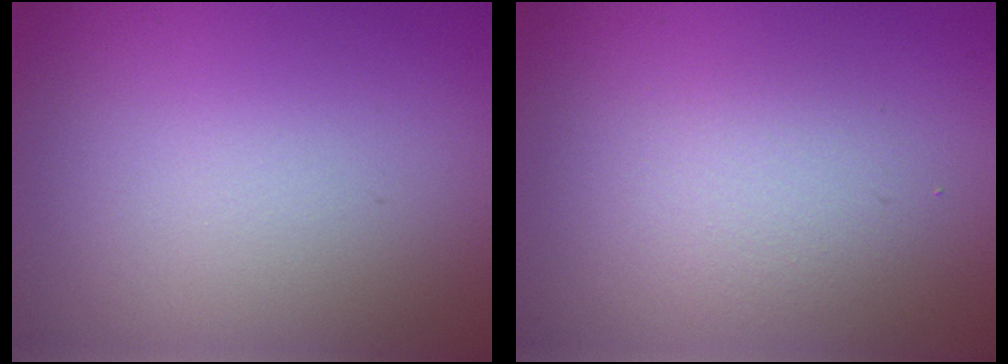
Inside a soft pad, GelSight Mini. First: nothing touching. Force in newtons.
{"total": 1.9, "press": 1.9, "slide": 0.0}